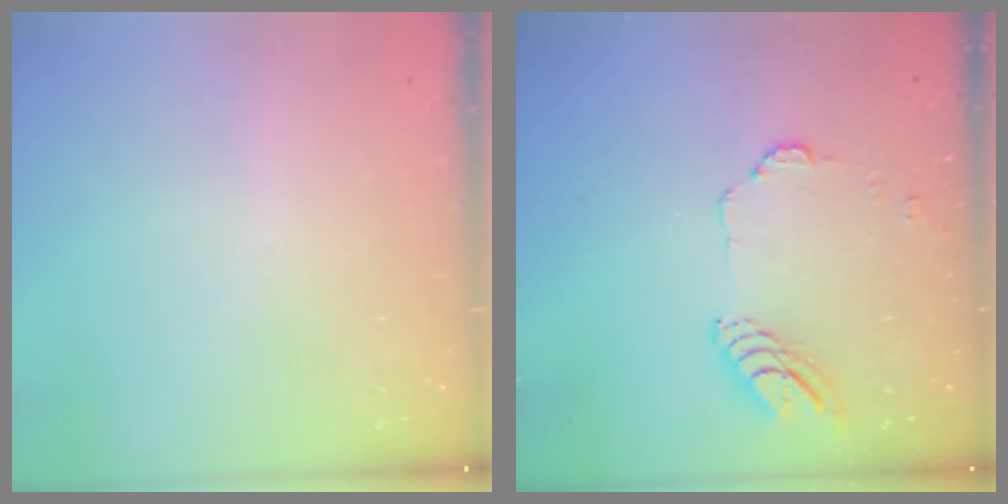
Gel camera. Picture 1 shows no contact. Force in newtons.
{"total": 8.4, "press": 8.4, "slide": 0.3}